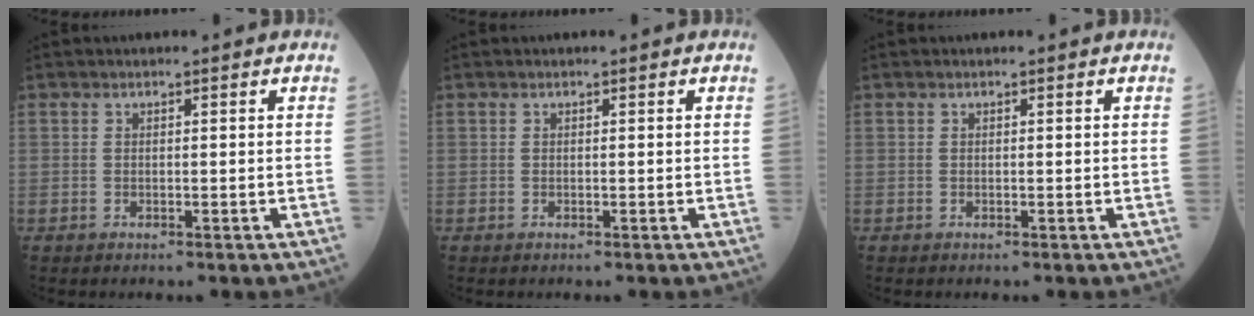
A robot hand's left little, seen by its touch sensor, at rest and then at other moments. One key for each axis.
{"total": 0.0}
{"total": 0.0}